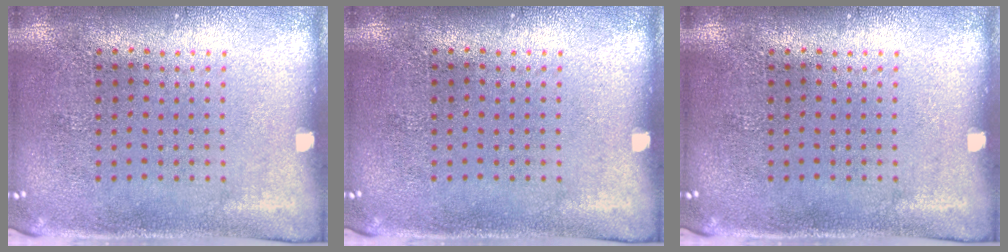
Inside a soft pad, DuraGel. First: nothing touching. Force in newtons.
{"total": 0.0}
{"total": 0.0}